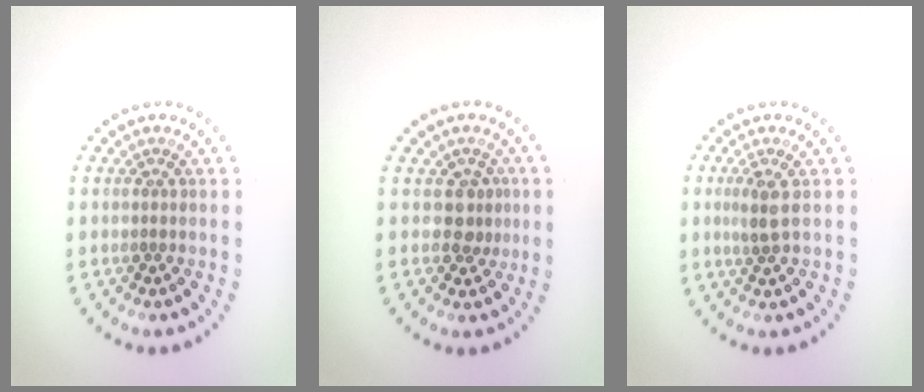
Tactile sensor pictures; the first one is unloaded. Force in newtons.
{"total": 2.1, "press": 1.8, "slide": 1.1}
{"total": 1.8, "press": 1.5, "slide": 0.9}